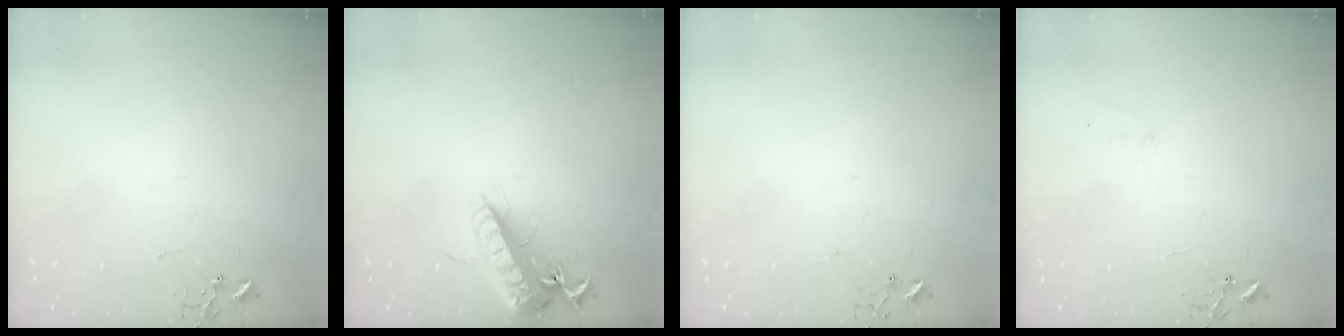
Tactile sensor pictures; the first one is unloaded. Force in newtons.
{"total": 15.8, "press": 15.5, "slide": 3.1}
{"total": 3.6, "press": 3.6, "slide": 0.4}
{"total": 5.6, "press": 5.6, "slide": 0.7}